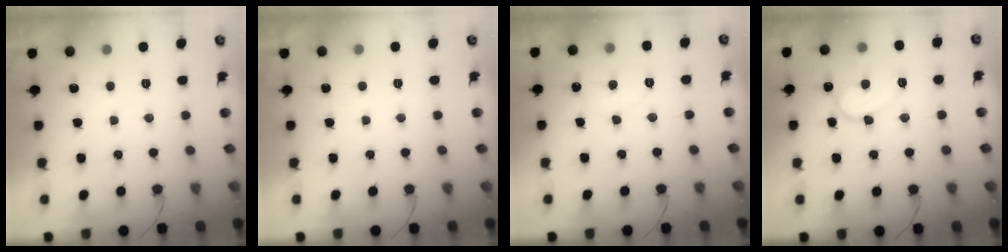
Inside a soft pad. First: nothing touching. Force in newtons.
{"total": 1.6, "press": 1.6, "slide": 0.0}
{"total": 6.8, "press": 6.8, "slide": 0.3}
{"total": 11.1, "press": 11.0, "slide": 1.0}